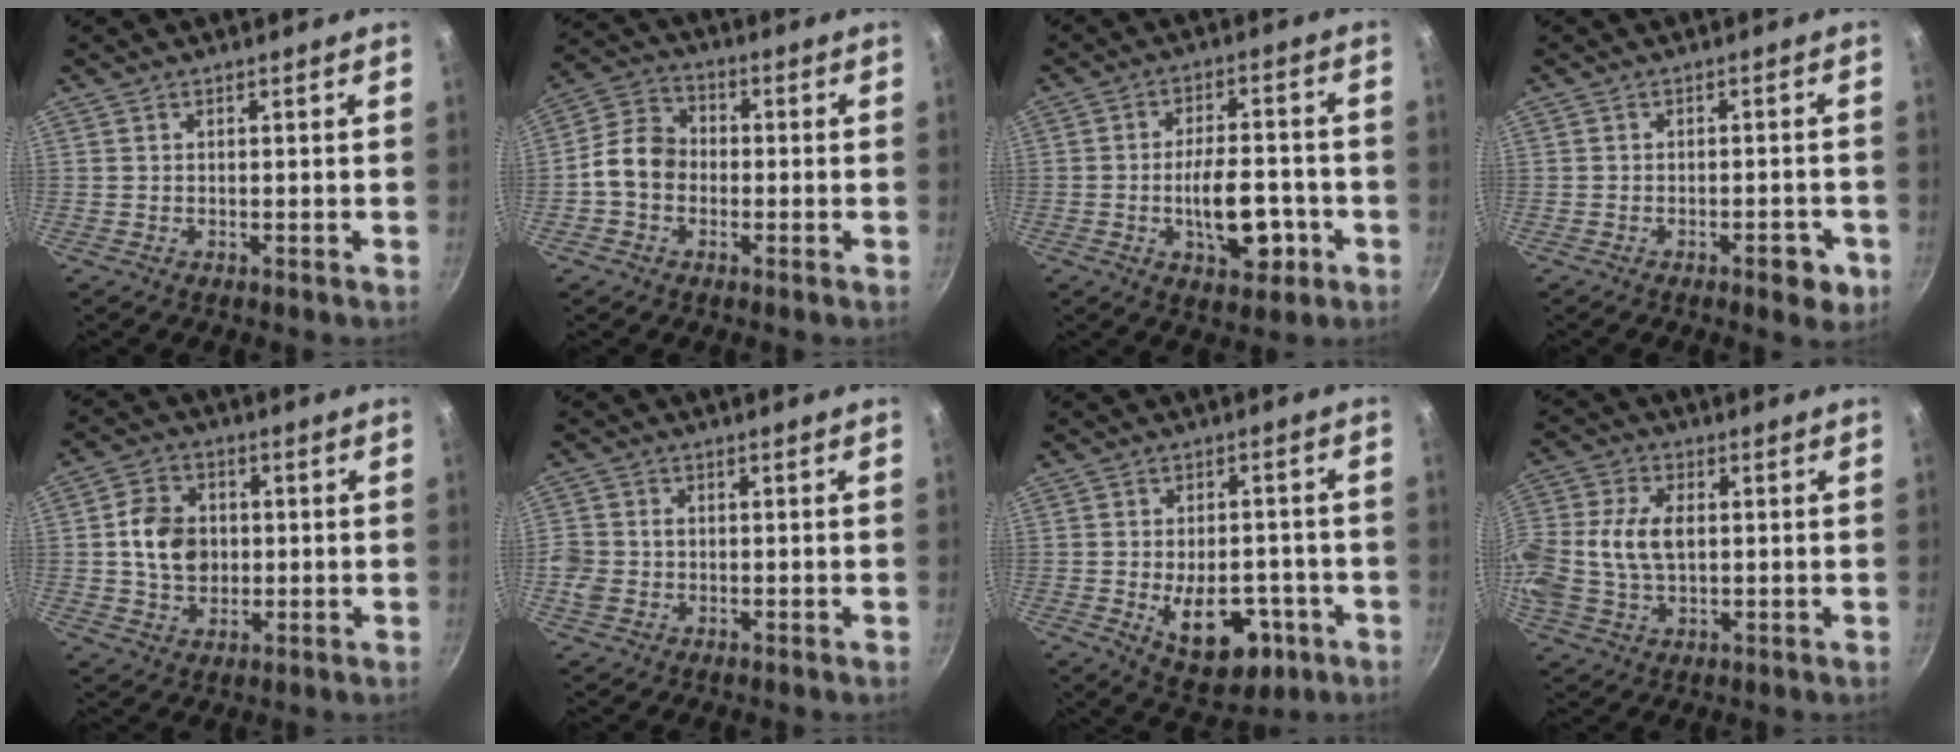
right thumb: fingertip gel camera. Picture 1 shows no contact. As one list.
[{"total": 8.3, "force": [-1.4, 6.7, 4.7], "torque": [-0.060, 0.026, -0.046]}, {"total": 11.7, "force": [-3.5, 5.8, 9.5], "torque": [-0.122, 0.022, -0.048]}, {"total": 4.8, "force": [-2.2, 2.0, 3.8], "torque": [-0.032, 0.018, -0.022]}, {"total": 9.6, "force": [0.4, 7.7, 5.9], "torque": [-0.078, 0.010, 0.002]}, {"total": 5.2, "force": [-1.0, 4.5, 2.6], "torque": [-0.050, 0.009, -0.022]}, {"total": 13.0, "force": [-4.0, 8.0, 9.5], "torque": [-0.100, 0.009, -0.038]}, {"total": 14.0, "force": [0.7, 9.4, 10.4], "torque": [-0.224, 0.027, 0.007]}]